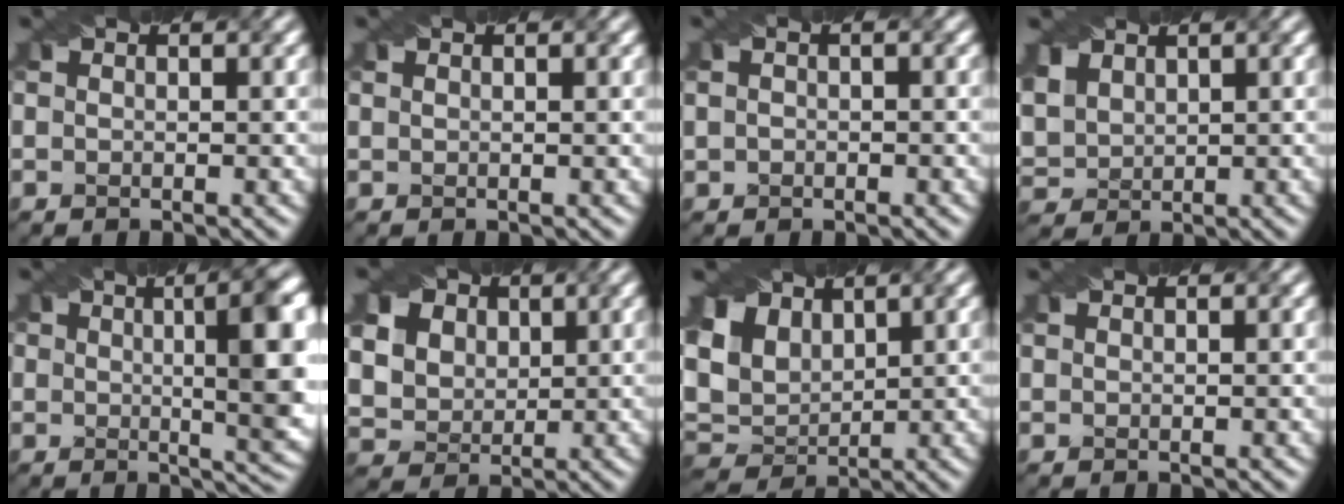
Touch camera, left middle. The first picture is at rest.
{"total": 0.6, "force": [0.3, 0.2, 0.4], "torque": [-0.008, -0.001, 0.007]}
{"total": 1.4, "force": [0.2, 1.0, 0.9], "torque": [-0.016, 0.005, 0.003]}
{"total": 3.7, "force": [2.0, 2.5, 1.9], "torque": [-0.053, 0.004, 0.041]}
{"total": 8.7, "force": [1.4, 2.7, 8.2], "torque": [-0.106, 0.000, 0.026]}
{"total": 13.0, "force": [5.8, 10.0, 6.0], "torque": [-0.150, 0.029, 0.092]}
{"total": 6.4, "force": [2.7, 4.7, 3.5], "torque": [-0.090, 0.008, 0.048]}
{"total": 0.6, "force": [0.5, 0.2, 0.3], "torque": [-0.007, 0.000, 0.009]}